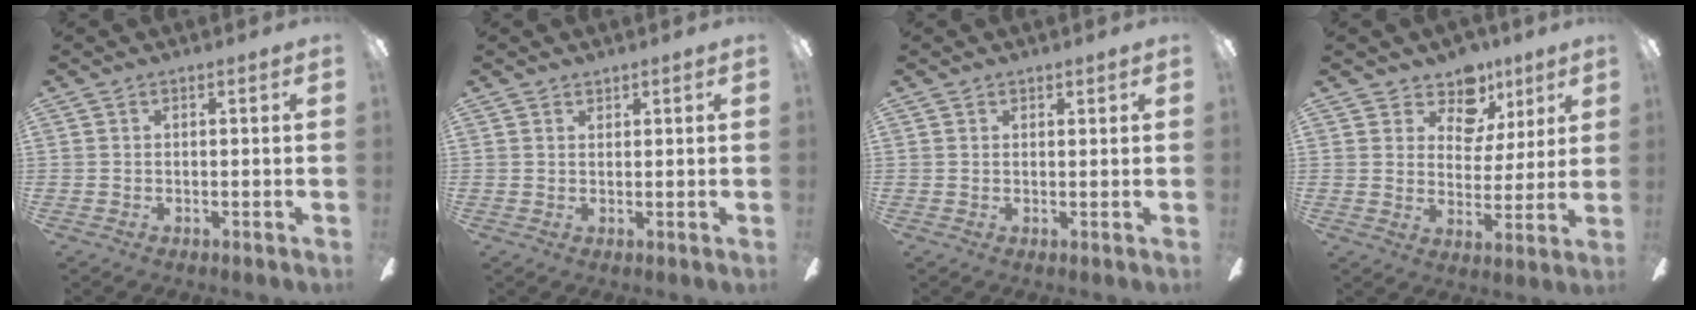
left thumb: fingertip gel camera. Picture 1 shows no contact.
{"total": 1.4, "force": [1.3, 0.6, 0.0], "torque": [0.001, -0.001, 0.025]}
{"total": 1.4, "force": [1.1, 0.9, 0.0], "torque": [0.009, -0.002, 0.019]}
{"total": 10.3, "force": [7.1, 6.7, 3.0], "torque": [-0.056, -0.048, 0.135]}